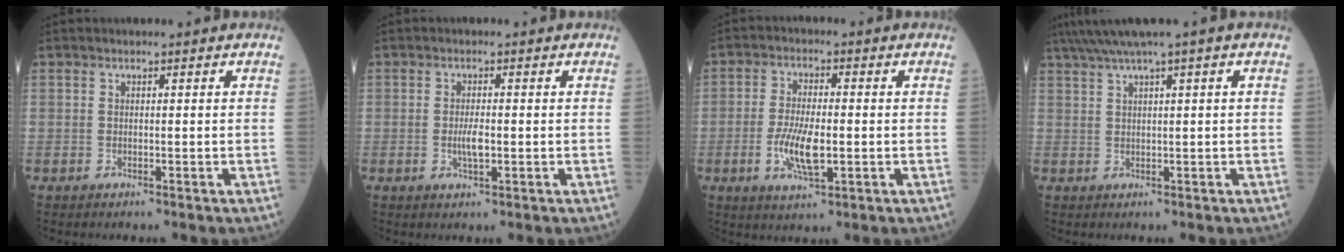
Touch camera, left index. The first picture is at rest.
{"total": 2.2, "force": [-0.3, 0.6, 2.1], "torque": [-0.044, -0.001, -0.006]}
{"total": 6.7, "force": [-1.5, 2.0, 6.3], "torque": [-0.130, -0.008, -0.028]}
{"total": 5.5, "force": [3.6, -1.0, 4.0], "torque": [-0.078, 0.024, 0.069]}